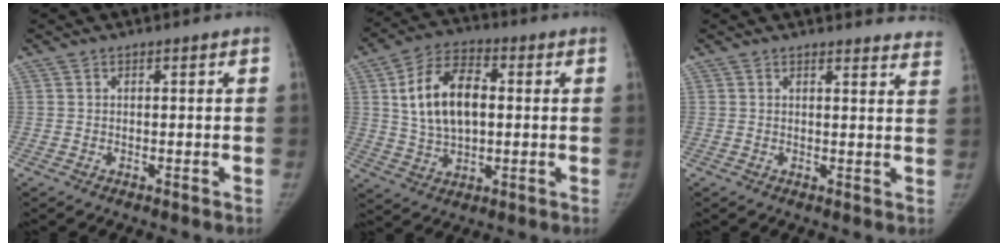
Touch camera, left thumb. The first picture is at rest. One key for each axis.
{"total": 13.8, "fx": 2.0, "fy": 8.4, "fz": 10.8, "tx": -0.178, "ty": 0.011, "tz": 0.035}
{"total": 9.6, "fx": 9.4, "fy": 1.6, "fz": 0.8, "tx": 0.033, "ty": -0.065, "tz": 0.073}